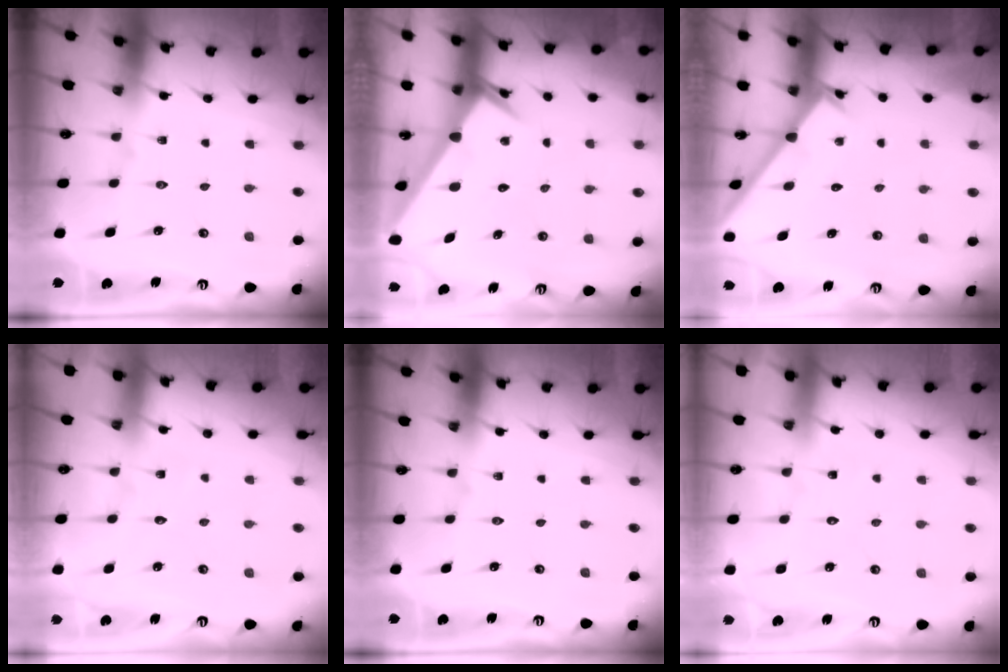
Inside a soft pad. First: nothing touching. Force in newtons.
{"total": 3.3, "press": 3.3, "slide": 0.1}
{"total": 2.3, "press": 2.3, "slide": 0.2}
{"total": 3.0, "press": 2.9, "slide": 0.4}
{"total": 0.0}
{"total": 3.9, "press": 3.9, "slide": 0.3}